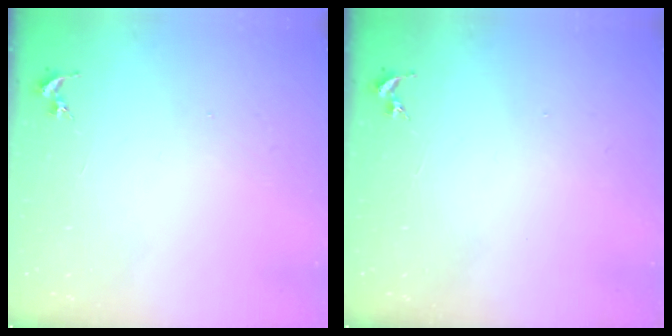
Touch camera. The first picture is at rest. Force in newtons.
{"total": 0.0}